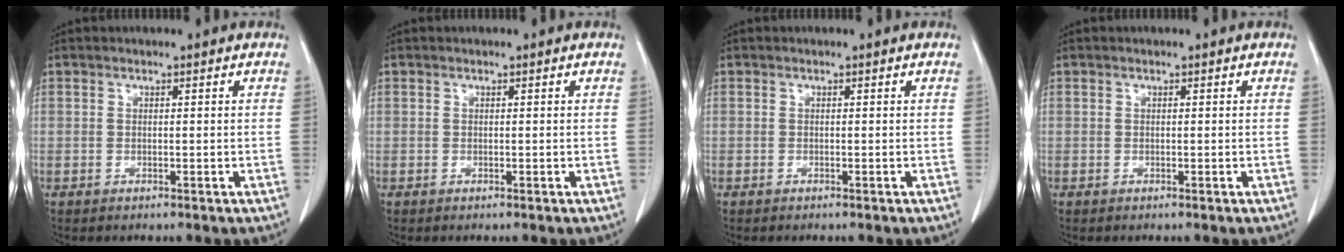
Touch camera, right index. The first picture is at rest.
{"total": 0.0}
{"total": 0.0}
{"total": 0.0}